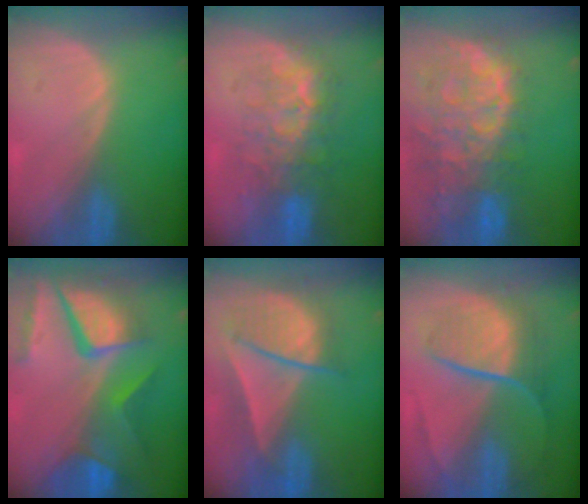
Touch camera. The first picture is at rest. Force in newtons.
{"total": 8.2, "press": 8.0, "slide": 1.8}
{"total": 13.6, "press": 11.1, "slide": 7.8}
{"total": 11.6, "press": 9.7, "slide": 6.5}
{"total": 8.2, "press": 7.5, "slide": 3.3}
{"total": 9.2, "press": 7.6, "slide": 5.1}